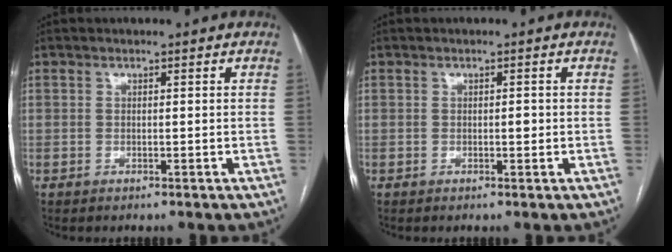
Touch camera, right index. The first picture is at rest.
{"total": 0.9, "force": [-0.1, 0.4, 0.8], "torque": [-0.011, 0.001, -0.002]}